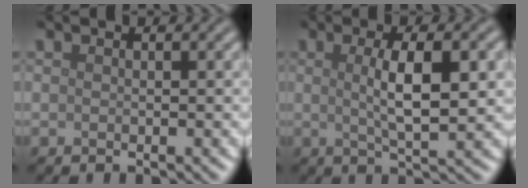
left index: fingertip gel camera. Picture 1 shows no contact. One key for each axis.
{"total": 5.4, "fx": 0.6, "fy": 1.4, "fz": 5.2, "tx": -0.086, "ty": 0.004, "tz": 0.013}